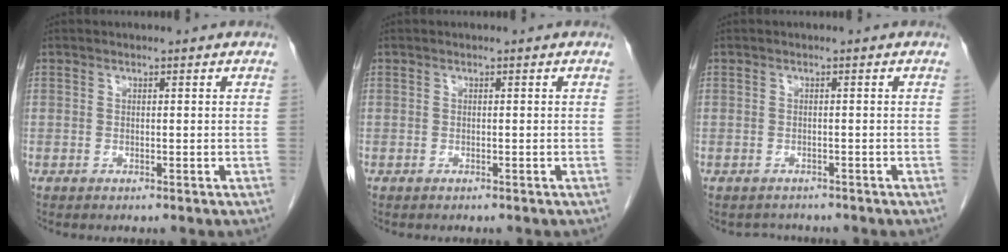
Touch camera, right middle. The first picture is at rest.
{"total": 0.5, "force": [-0.5, 0.1, 0.2], "torque": [-0.008, -0.001, -0.006]}
{"total": 2.0, "force": [-1.8, 0.8, -0.2], "torque": [-0.002, -0.004, -0.027]}